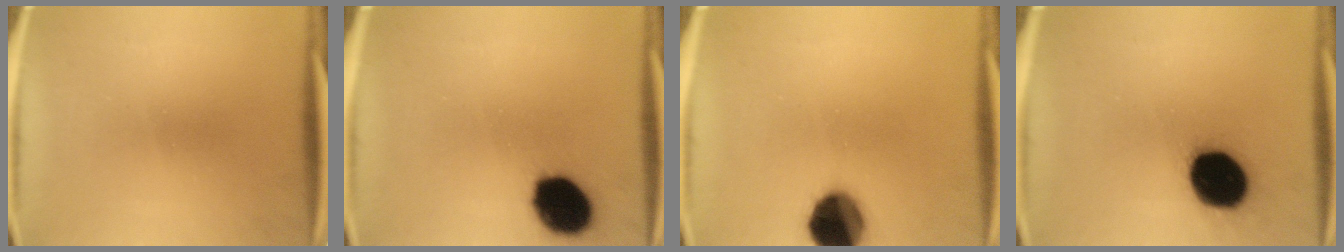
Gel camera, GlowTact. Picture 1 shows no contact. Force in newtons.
{"total": 13.8}
{"total": 14.1}
{"total": 18.6}